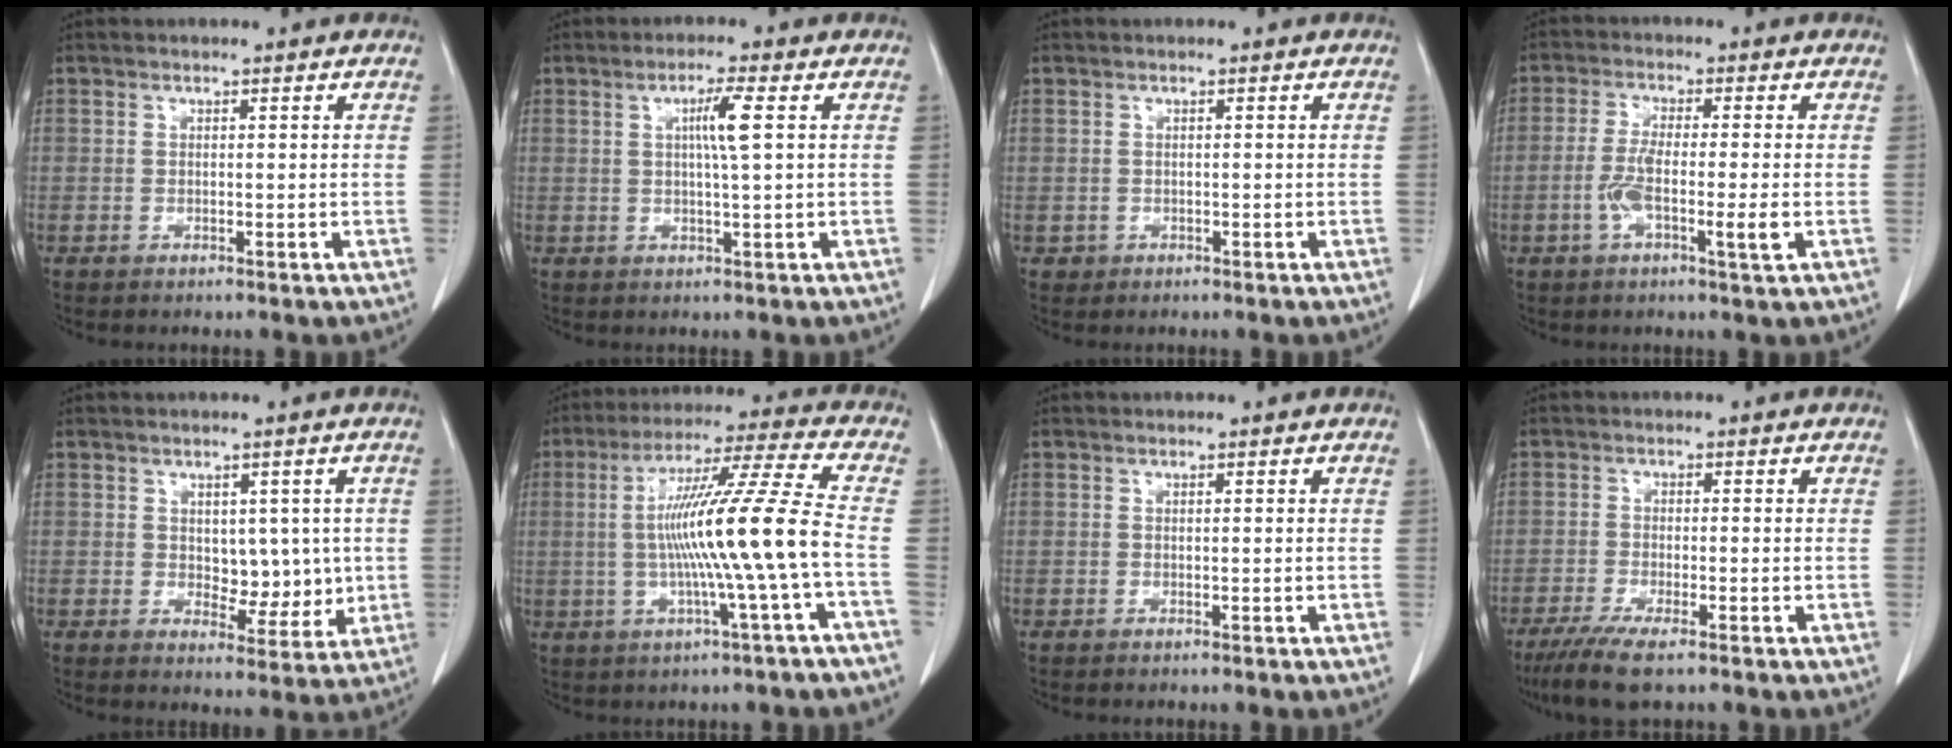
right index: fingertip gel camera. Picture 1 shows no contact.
{"total": 4.3, "force": [1.0, -0.5, 4.1], "torque": [-0.075, 0.000, 0.016]}
{"total": 0.8, "force": [-0.2, 0.8, 0.0], "torque": [0.002, 0.005, -0.005]}
{"total": 6.4, "force": [-1.6, 0.5, 6.2], "torque": [-0.118, -0.005, -0.031]}
{"total": 5.6, "force": [0.6, 3.5, 4.4], "torque": [-0.048, -0.001, 0.020]}
{"total": 14.4, "force": [-1.7, -2.0, 14.2], "torque": [-0.248, 0.007, -0.032]}
{"total": 0.0}
{"total": 6.8, "force": [-4.8, 0.5, 4.7], "torque": [-0.083, -0.018, -0.080]}